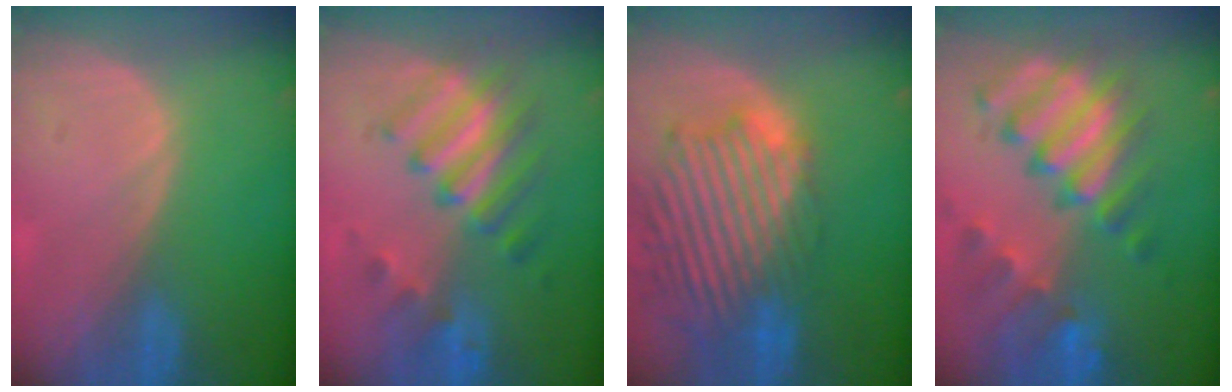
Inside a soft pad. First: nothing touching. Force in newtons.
{"total": 7.6, "press": 7.5, "slide": 1.0}
{"total": 13.9, "press": 11.9, "slide": 7.2}
{"total": 11.3, "press": 9.8, "slide": 5.8}